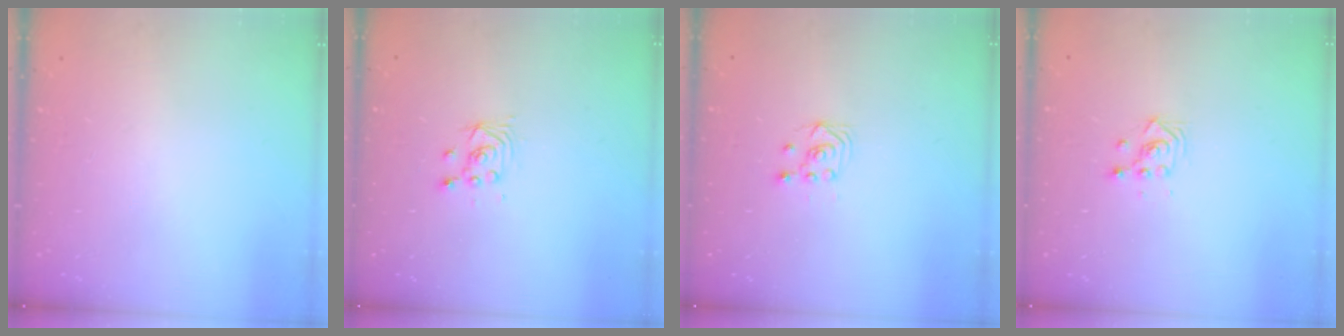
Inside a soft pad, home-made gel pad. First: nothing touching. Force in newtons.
{"total": 2.6, "press": 2.6, "slide": 0.1}
{"total": 2.5, "press": 2.2, "slide": 1.2}
{"total": 2.9, "press": 2.9, "slide": 0.1}